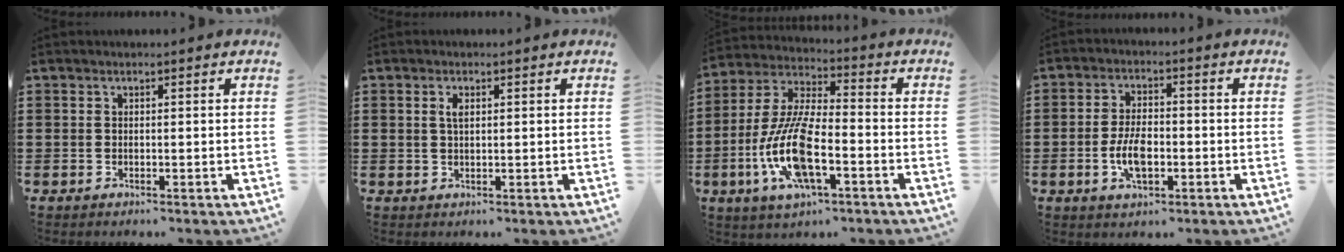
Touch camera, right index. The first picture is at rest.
{"total": 1.8, "force": [0.6, 0.7, 1.6], "torque": [-0.033, 0.005, 0.009]}
{"total": 12.7, "force": [-4.6, 4.2, 11.0], "torque": [-0.255, -0.011, -0.092]}
{"total": 6.0, "force": [-1.5, 3.0, 5.0], "torque": [-0.115, 0.000, -0.033]}